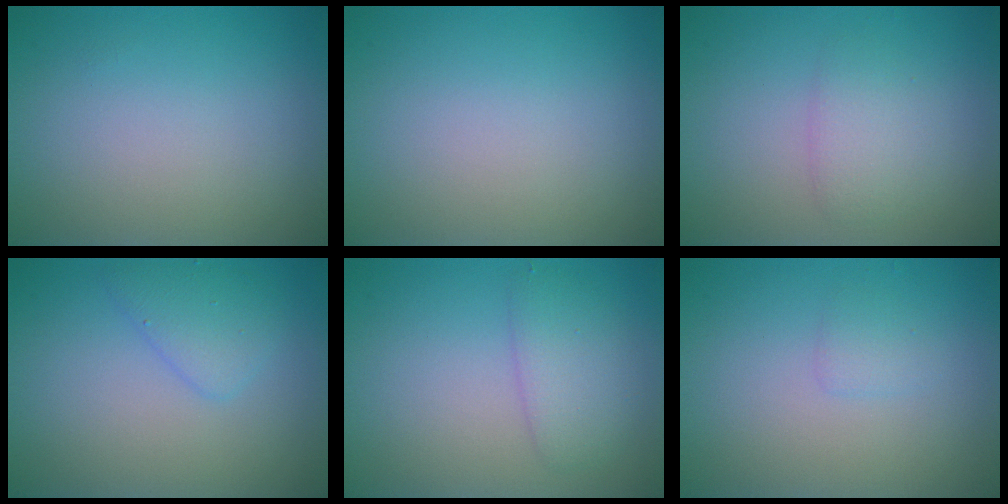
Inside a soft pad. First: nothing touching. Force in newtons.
{"total": 0.0}
{"total": 2.1, "press": 2.1, "slide": 0.1}
{"total": 2.1, "press": 2.1, "slide": 0.2}
{"total": 2.7, "press": 2.7, "slide": 0.1}
{"total": 1.0, "press": 1.0, "slide": 0.0}